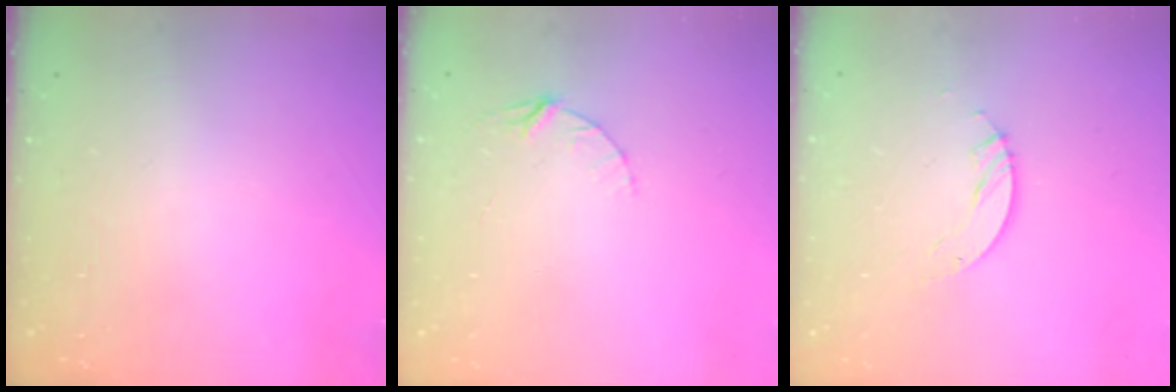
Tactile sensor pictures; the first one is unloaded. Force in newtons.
{"total": 3.7, "press": 3.7, "slide": 0.4}
{"total": 4.0, "press": 4.0, "slide": 0.3}